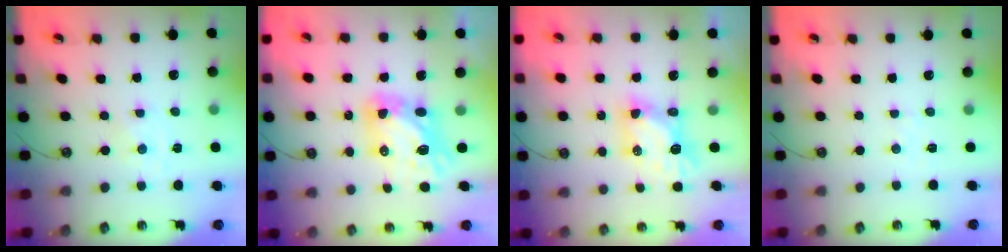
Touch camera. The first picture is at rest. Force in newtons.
{"total": 10.4, "press": 10.3, "slide": 0.9}
{"total": 6.3, "press": 6.3, "slide": 0.2}
{"total": 1.9, "press": 1.9, "slide": 0.3}